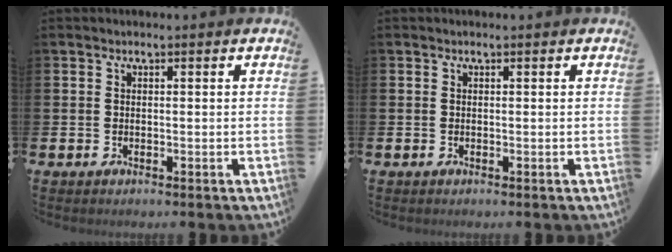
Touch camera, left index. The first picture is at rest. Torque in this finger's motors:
{"motor_torque": [0.14, -0.07, -0.02, -0.01]}